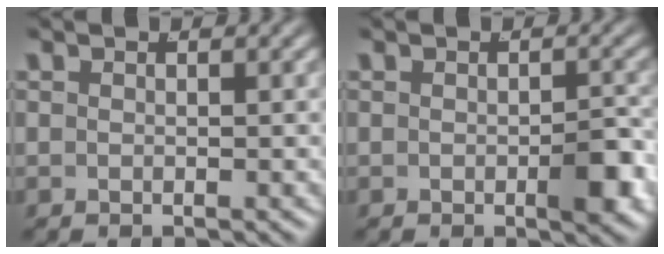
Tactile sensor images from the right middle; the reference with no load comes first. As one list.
[{"total": 2.5, "force": [-0.8, 0.9, 2.2], "torque": [-0.033, -0.006, -0.015]}]